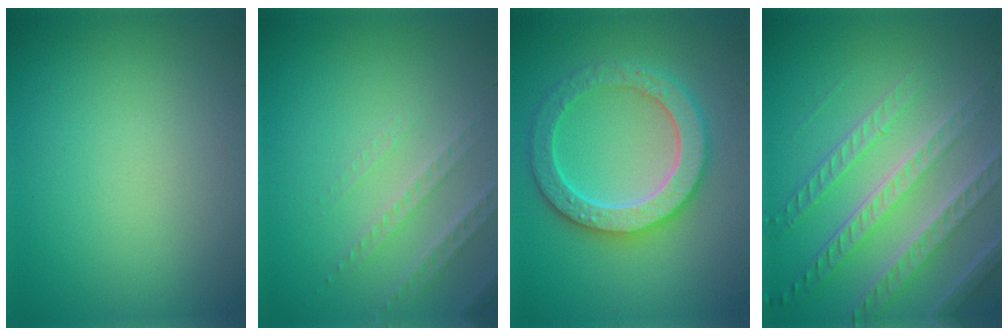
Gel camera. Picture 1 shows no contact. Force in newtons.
{"total": 2.5, "press": 2.4, "slide": 0.7}
{"total": 6.1, "press": 6.0, "slide": 1.3}
{"total": 7.5, "press": 5.3, "slide": 5.3}